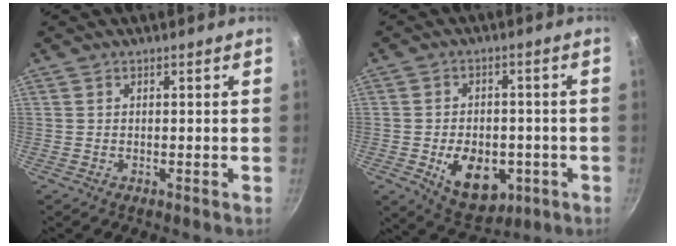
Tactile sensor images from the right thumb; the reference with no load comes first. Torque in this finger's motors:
{"motor_torque": [-0.22, 0.59, 0.43, 0.49, 0.14]}